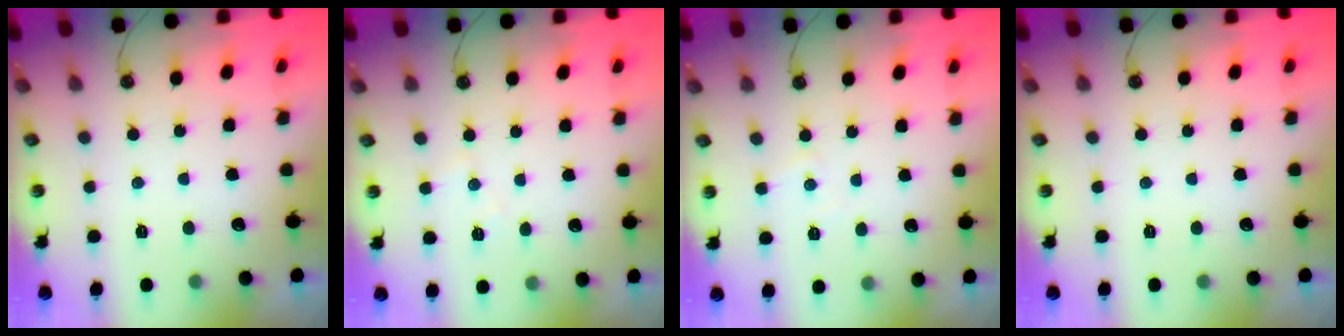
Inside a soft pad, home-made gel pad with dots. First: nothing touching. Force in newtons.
{"total": 5.8, "press": 5.7, "slide": 0.8}
{"total": 2.7, "press": 2.7, "slide": 0.5}
{"total": 0.0}